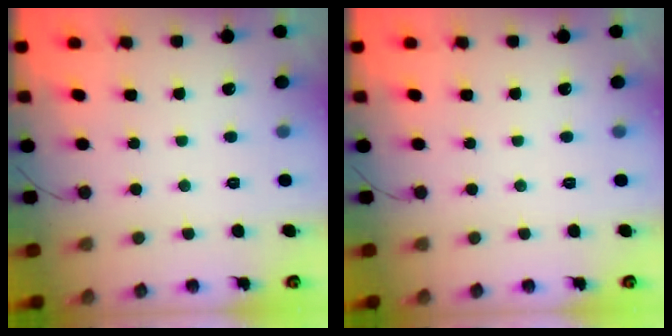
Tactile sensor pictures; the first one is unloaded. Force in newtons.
{"total": 0.0}